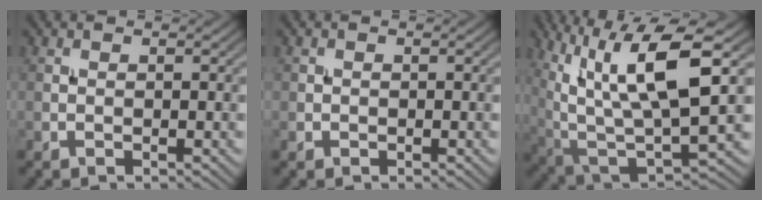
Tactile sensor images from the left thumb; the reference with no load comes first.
{"total": 0.8, "force": [-0.1, 0.8, 0.1], "torque": [0.000, -0.004, -0.004]}
{"total": 15.4, "force": [5.6, 5.4, 13.3], "torque": [-0.276, 0.001, 0.110]}